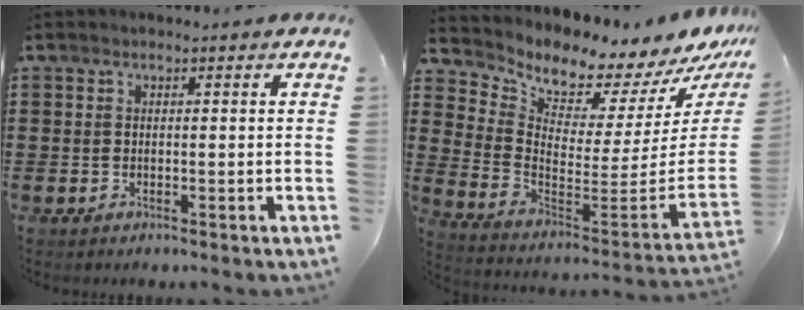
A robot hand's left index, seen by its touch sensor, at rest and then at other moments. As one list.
[{"total": 6.2, "force": [6.2, 0.6, 0.3], "torque": [-0.045, -0.078, 0.101]}]